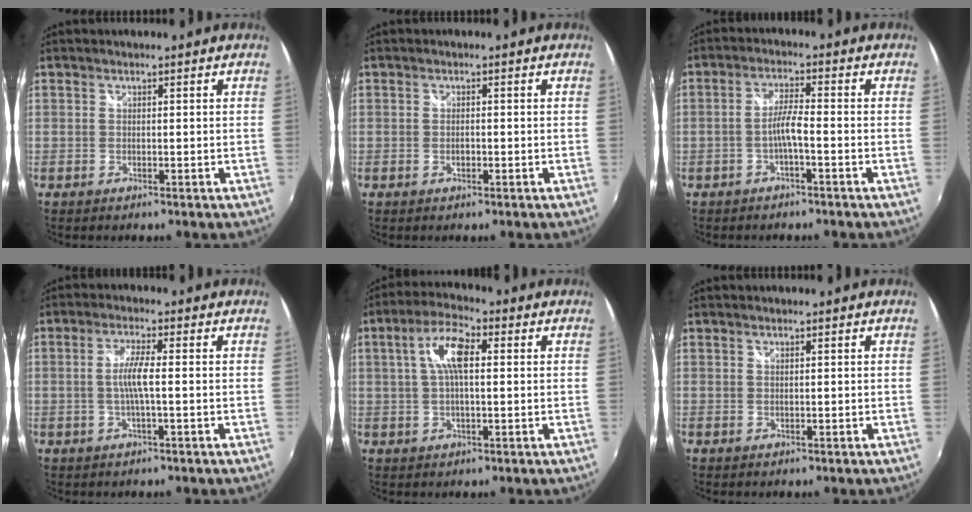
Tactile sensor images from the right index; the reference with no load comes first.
{"total": 0.9, "force": [-0.4, 0.7, 0.6], "torque": [-0.010, 0.000, -0.006]}
{"total": 3.5, "force": [-1.6, 0.0, 3.0], "torque": [-0.063, 0.006, -0.030]}
{"total": 4.3, "force": [-0.5, 0.0, 4.2], "torque": [-0.083, 0.001, -0.008]}
{"total": 7.7, "force": [1.5, 2.7, 7.1], "torque": [-0.137, 0.017, 0.026]}
{"total": 0.0}